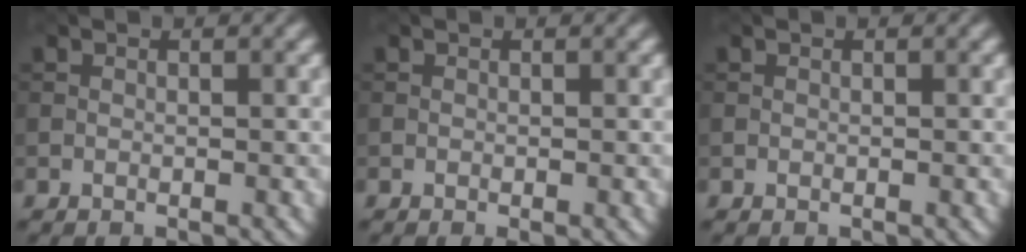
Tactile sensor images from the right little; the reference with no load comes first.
{"total": 1.0, "force": [-0.2, 0.3, 0.9], "torque": [-0.016, -0.001, -0.005]}
{"total": 0.0}